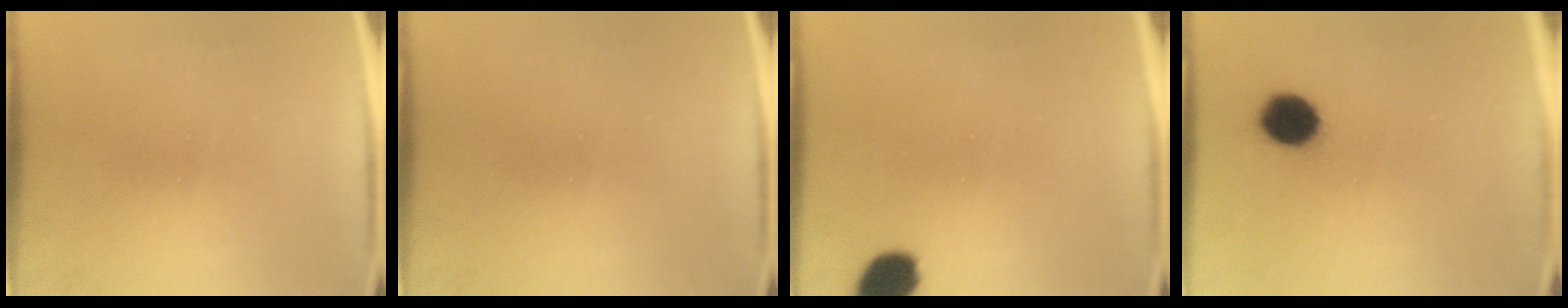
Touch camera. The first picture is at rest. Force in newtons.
{"total": 0.0}
{"total": 7.5}
{"total": 8.3}